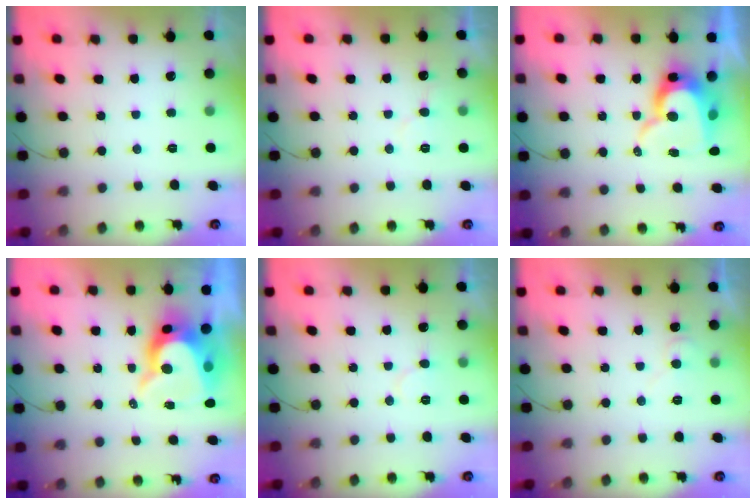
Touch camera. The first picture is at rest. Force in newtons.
{"total": 5.5, "press": 5.5, "slide": 0.5}
{"total": 11.9, "press": 11.8, "slide": 0.8}
{"total": 10.7, "press": 10.6, "slide": 0.7}
{"total": 5.5, "press": 5.5, "slide": 0.7}
{"total": 6.0, "press": 6.0, "slide": 0.6}